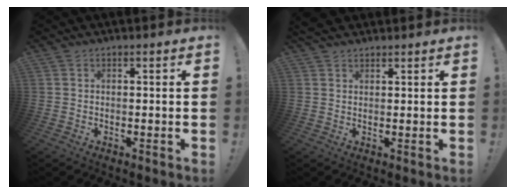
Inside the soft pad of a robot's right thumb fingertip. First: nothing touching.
{"total": 2.2, "force": [1.9, 1.1, 0.5], "torque": [-0.009, -0.008, 0.037]}